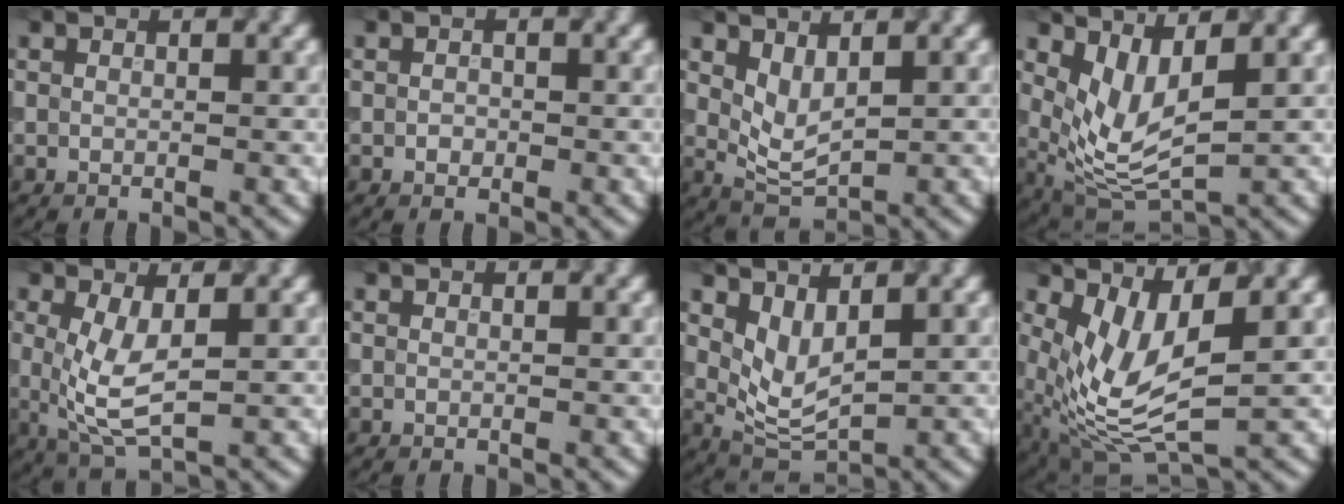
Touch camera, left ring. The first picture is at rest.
{"total": 0.7, "force": [-0.2, 0.6, 0.3], "torque": [-0.003, -0.002, -0.004]}
{"total": 2.8, "force": [1.1, 1.3, 2.2], "torque": [-0.048, -0.009, 0.028]}
{"total": 4.9, "force": [1.4, 2.1, 4.1], "torque": [-0.098, -0.020, 0.035]}
{"total": 4.6, "force": [0.4, 1.7, 4.3], "torque": [-0.098, -0.010, 0.011]}
{"total": 0.0}
{"total": 3.6, "force": [1.4, 1.7, 2.8], "torque": [-0.064, -0.013, 0.032]}
{"total": 6.7, "force": [0.7, 2.8, 6.0], "torque": [-0.148, -0.016, 0.021]}